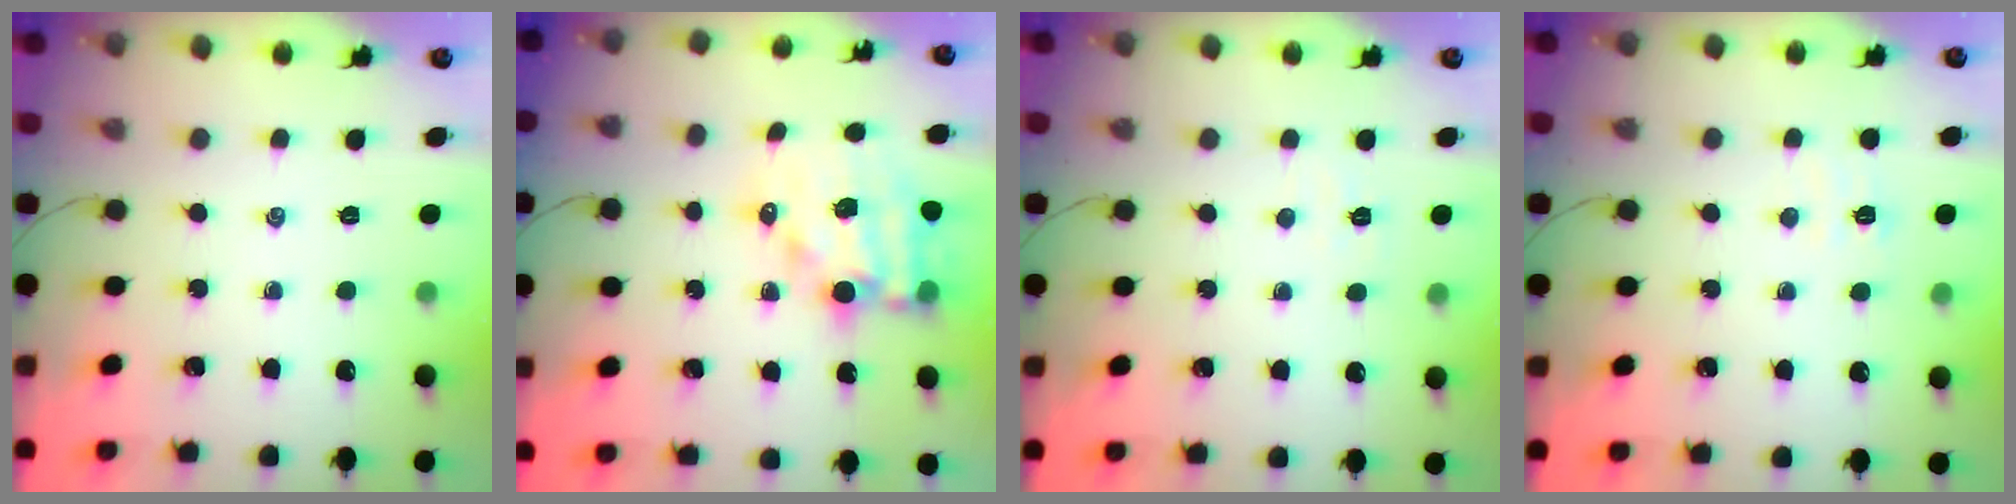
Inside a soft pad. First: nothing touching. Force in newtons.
{"total": 13.3, "press": 12.8, "slide": 3.4}
{"total": 3.0, "press": 2.9, "slide": 0.8}
{"total": 5.2, "press": 5.1, "slide": 0.9}